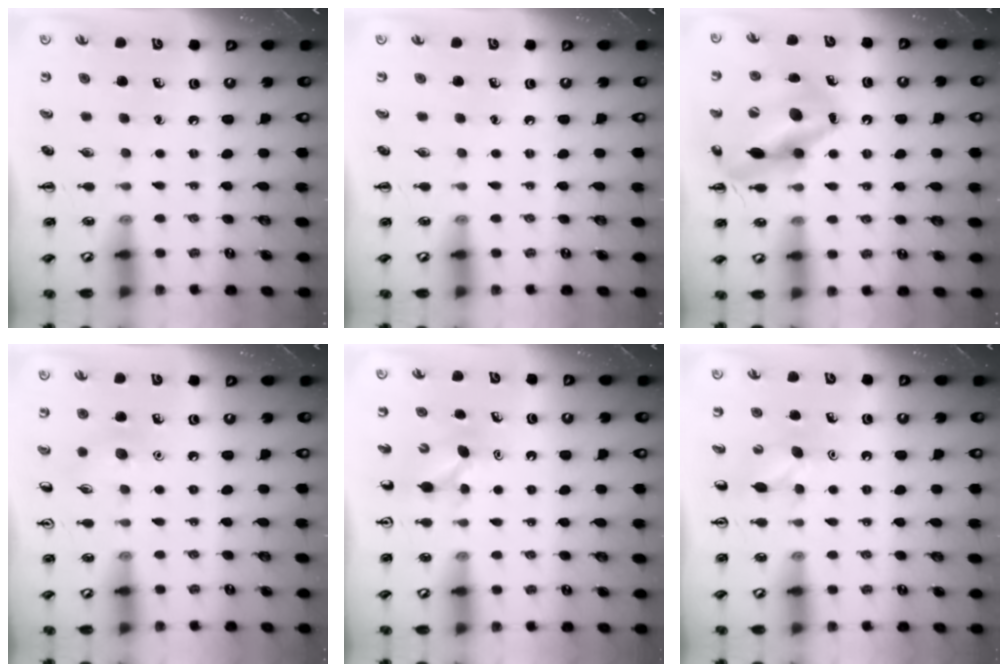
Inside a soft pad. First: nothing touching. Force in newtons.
{"total": 0.0}
{"total": 17.7, "press": 17.6, "slide": 1.8}
{"total": 6.2, "press": 5.9, "slide": 1.8}
{"total": 2.9, "press": 2.7, "slide": 1.1}
{"total": 4.5, "press": 4.3, "slide": 1.2}